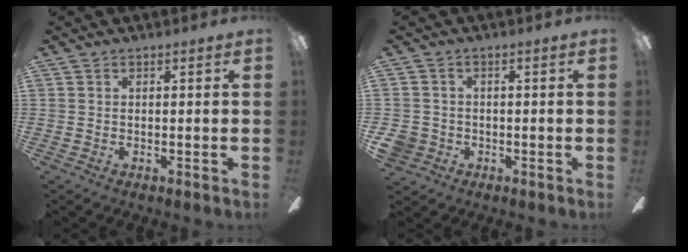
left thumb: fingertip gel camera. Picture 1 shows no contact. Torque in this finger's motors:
{"motor_torque": [-0.40, 0.50, 0.05, -0.17, -0.04]}